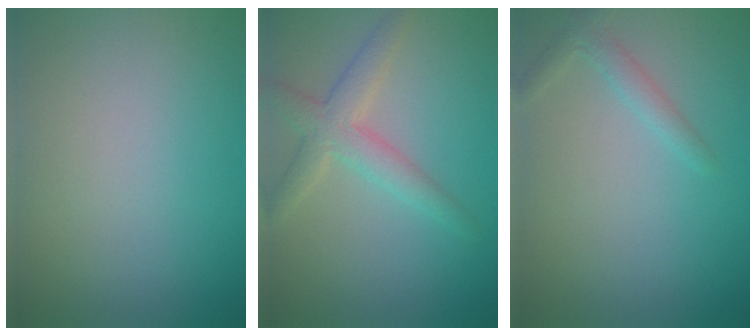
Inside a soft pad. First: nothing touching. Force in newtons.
{"total": 3.3, "press": 3.3, "slide": 0.2}
{"total": 1.6, "press": 1.6, "slide": 0.1}